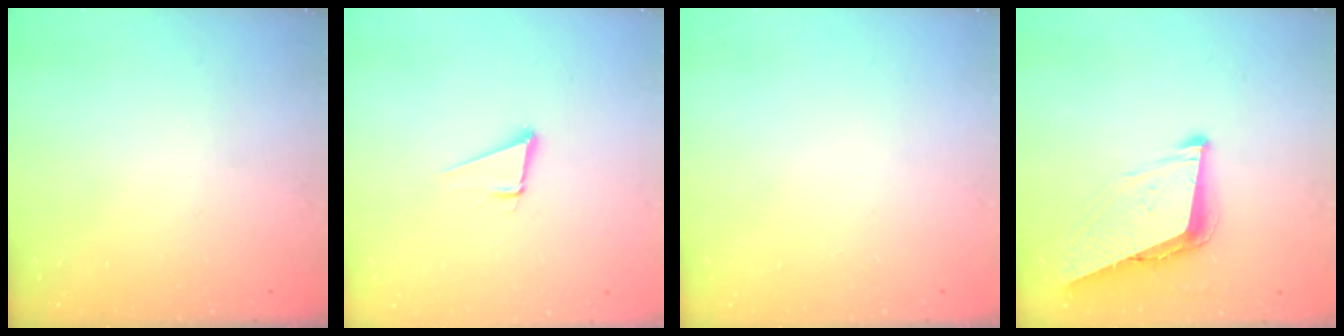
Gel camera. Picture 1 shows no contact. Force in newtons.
{"total": 4.8, "press": 3.6, "slide": 3.1}
{"total": 0.0}
{"total": 9.2, "press": 8.7, "slide": 2.9}